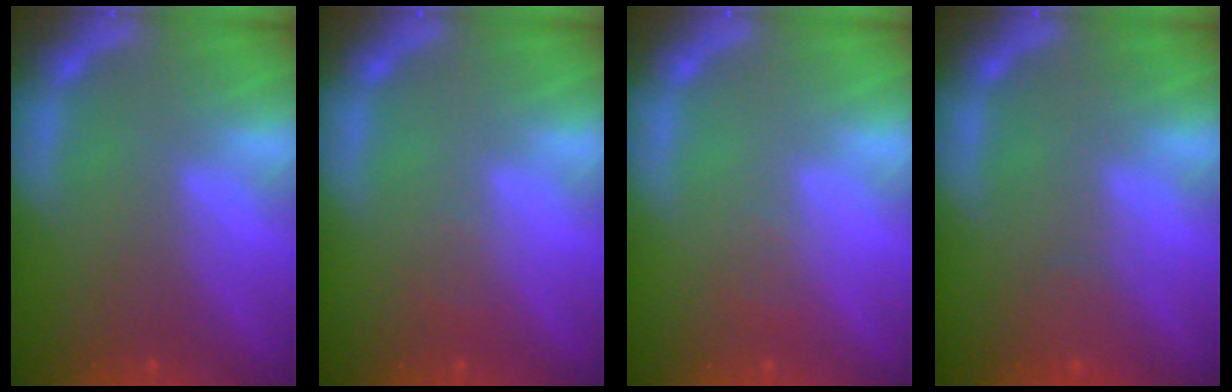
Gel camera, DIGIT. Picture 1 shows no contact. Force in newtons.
{"total": 0.9}
{"total": 0.9}
{"total": 1.4}